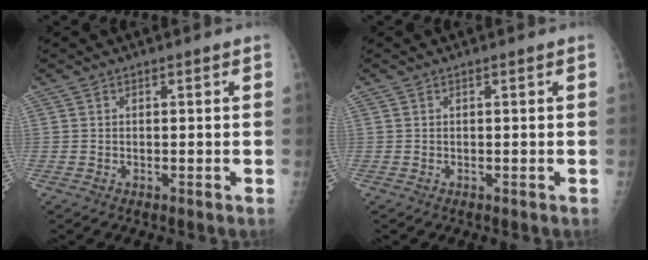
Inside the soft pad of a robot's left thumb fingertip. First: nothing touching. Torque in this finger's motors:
{"motor_torque": [0.01, 0.00, 0.00, 0.00, 0.00]}